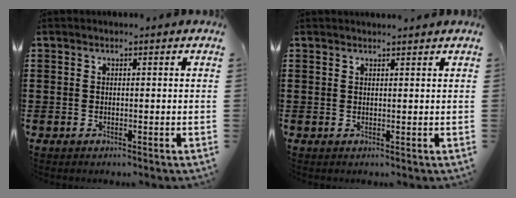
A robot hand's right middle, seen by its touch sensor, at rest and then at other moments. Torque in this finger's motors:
{"motor_torque": [-0.85, 0.01, 0.07, 0.01]}